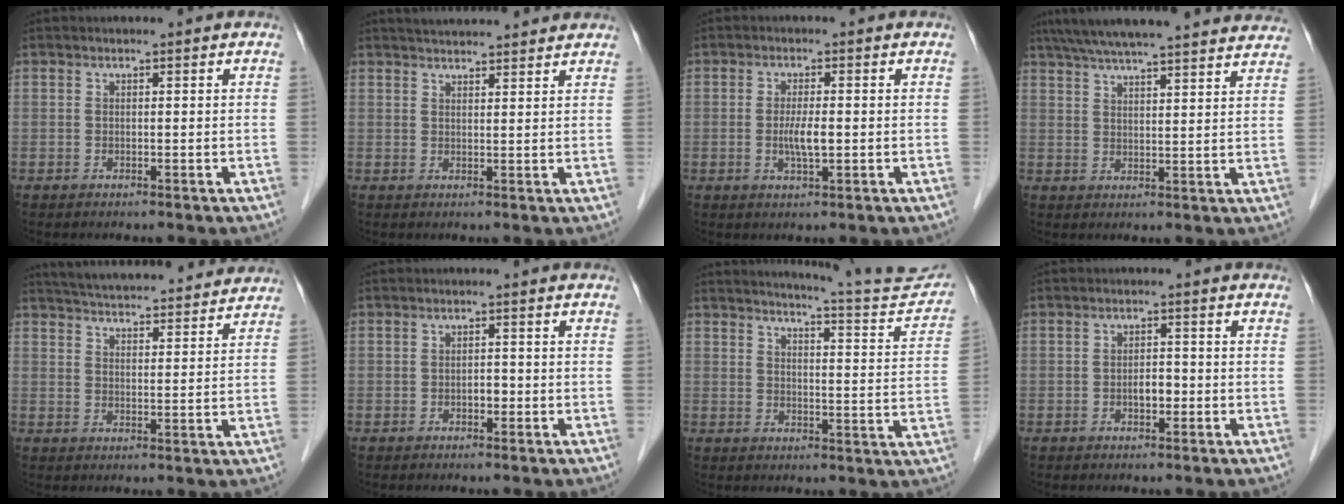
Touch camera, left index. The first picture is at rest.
{"total": 9.8, "force": [9.1, 1.3, 3.3], "torque": [-0.047, 0.029, 0.117]}
{"total": 3.4, "force": [-0.4, 0.6, 3.3], "torque": [-0.068, -0.004, -0.006]}
{"total": 26.5, "force": [23.9, 2.4, 11.0], "torque": [-0.185, 0.008, 0.309]}
{"total": 21.2, "force": [19.8, 3.1, 7.0], "torque": [-0.112, 0.019, 0.266]}
{"total": 1.5, "force": [-0.6, 0.8, 1.1], "torque": [-0.017, 0.003, -0.010]}
{"total": 13.7, "force": [13.3, -0.4, 3.3], "torque": [-0.047, -0.056, 0.154]}
{"total": 2.4, "force": [-0.8, 1.2, 1.9], "torque": [-0.030, 0.004, -0.012]}